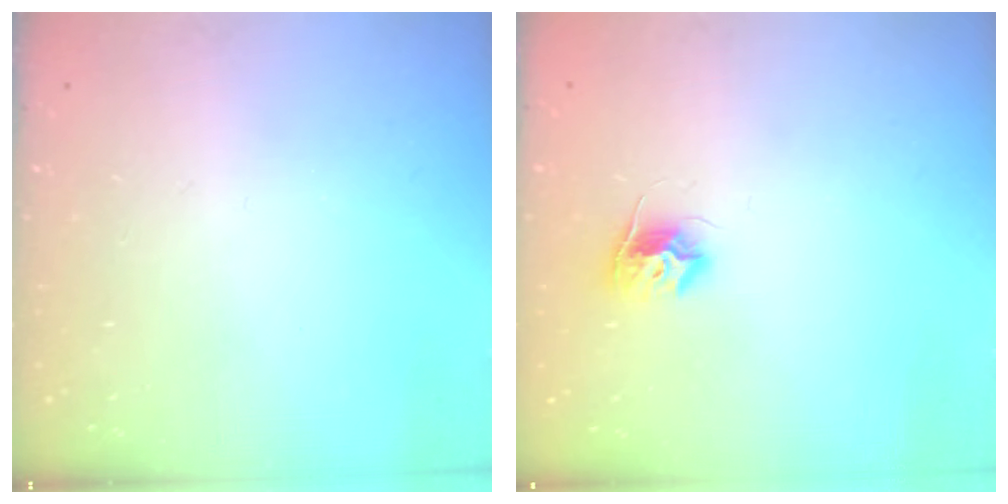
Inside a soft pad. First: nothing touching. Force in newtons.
{"total": 8.3, "press": 8.2, "slide": 0.6}